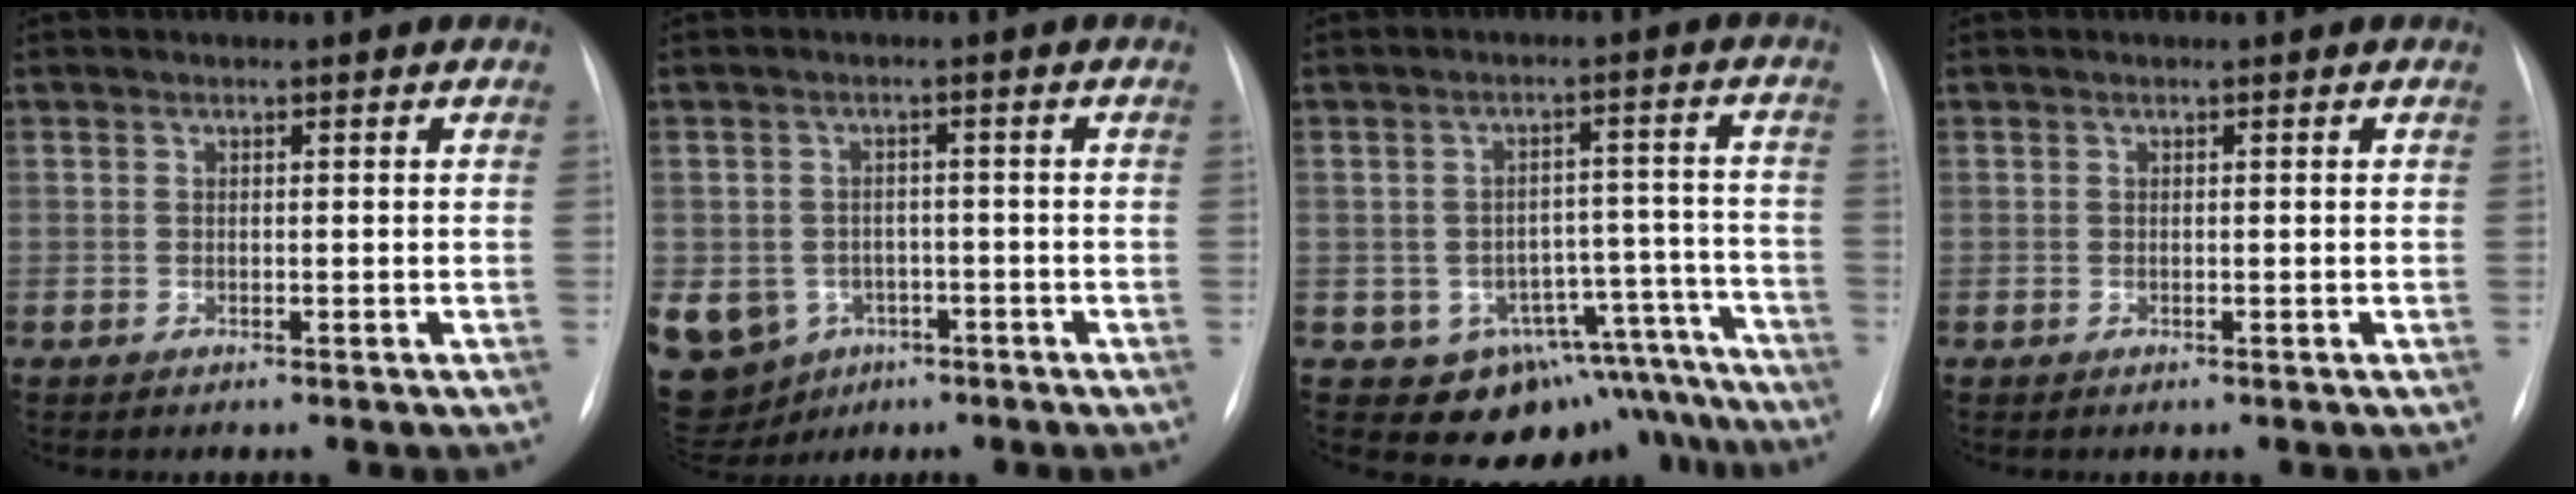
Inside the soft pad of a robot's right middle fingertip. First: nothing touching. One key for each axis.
{"total": 17.4, "fx": -6.9, "fy": 14.6, "fz": 6.5, "tx": -0.196, "ty": 0.011, "tz": -0.086}
{"total": 13.7, "fx": -11.0, "fy": 7.8, "fz": 2.5, "tx": 0.001, "ty": 0.056, "tz": -0.131}
{"total": 0.0}